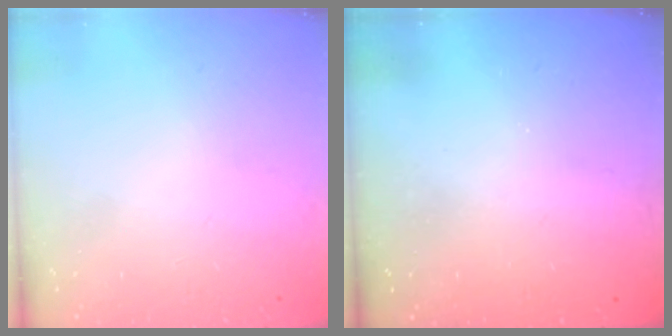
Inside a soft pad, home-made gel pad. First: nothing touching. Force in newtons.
{"total": 3.2, "press": 3.2, "slide": 0.1}